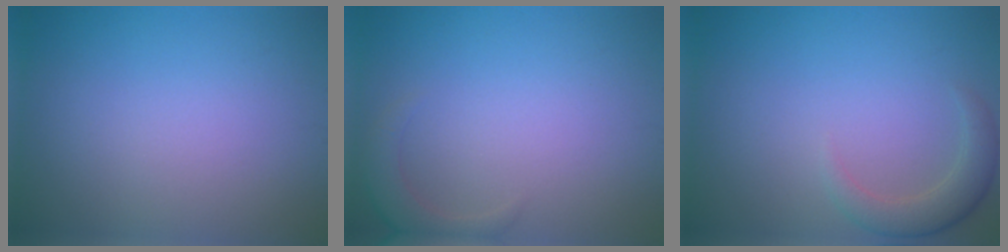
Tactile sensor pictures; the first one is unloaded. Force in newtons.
{"total": 2.3, "press": 2.3, "slide": 0.4}
{"total": 2.8, "press": 2.7, "slide": 0.4}